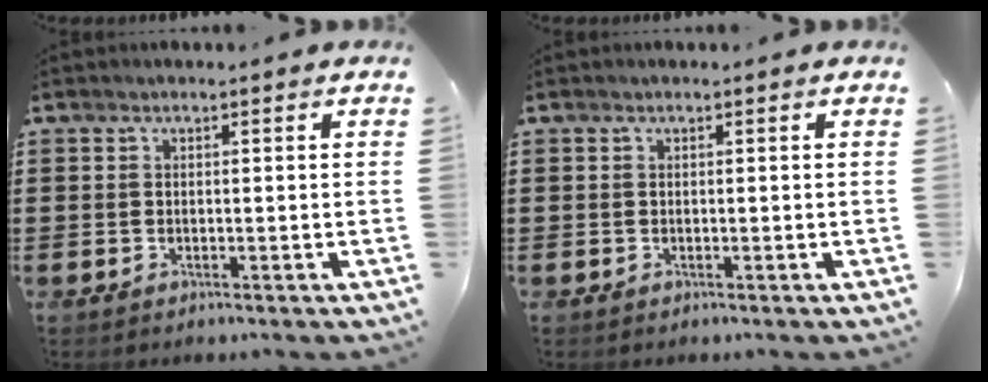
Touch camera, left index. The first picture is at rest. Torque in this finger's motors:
{"motor_torque": [-0.70, 0.75, -0.02, -0.01]}